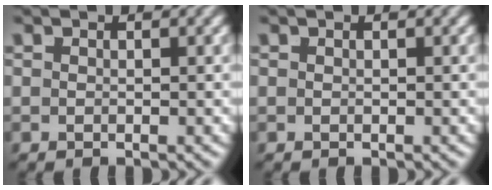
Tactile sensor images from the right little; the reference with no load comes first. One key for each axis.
{"total": 0.0}